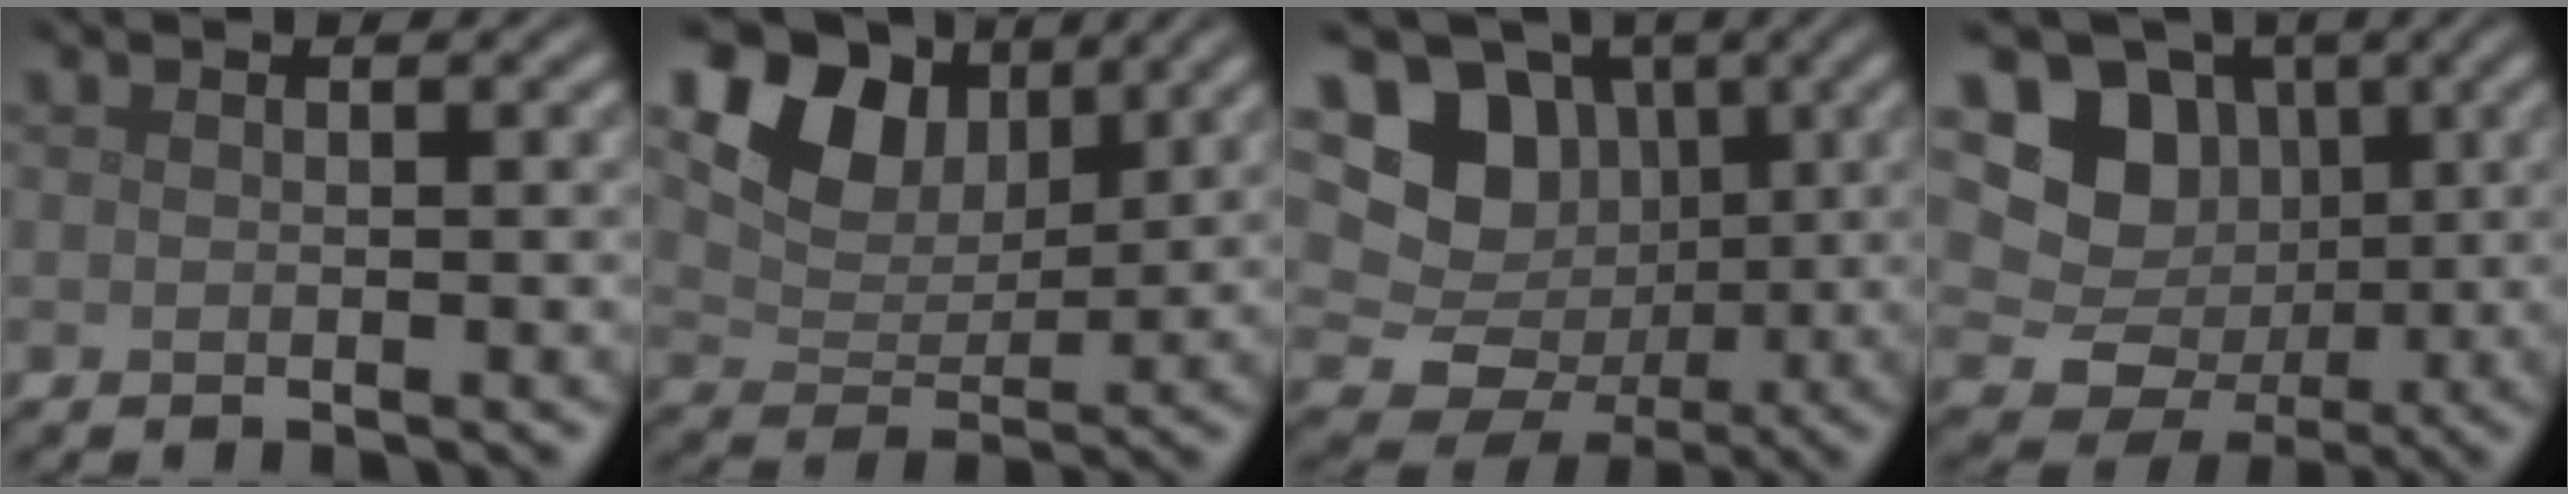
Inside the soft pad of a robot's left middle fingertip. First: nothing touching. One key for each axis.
{"total": 8.4, "fx": 4.6, "fy": 5.3, "fz": 4.5, "tx": -0.091, "ty": 0.000, "tz": 0.076}
{"total": 11.0, "fx": 1.6, "fy": 10.0, "fz": 4.3, "tx": -0.082, "ty": 0.018, "tz": 0.008}
{"total": 7.9, "fx": 1.2, "fy": 7.1, "fz": 3.3, "tx": -0.042, "ty": -0.005, "tz": 0.005}